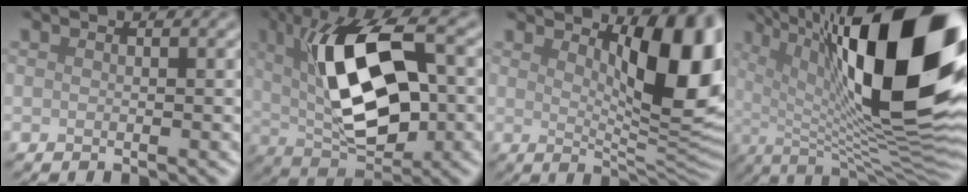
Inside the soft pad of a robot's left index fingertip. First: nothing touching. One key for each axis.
{"total": 11.9, "fx": 1.6, "fy": 5.2, "fz": 10.6, "tx": -0.180, "ty": 0.015, "tz": 0.022}
{"total": 10.2, "fx": 3.2, "fy": 3.3, "fz": 9.2, "tx": -0.125, "ty": -0.012, "tz": 0.056}
{"total": 20.4, "fx": 5.7, "fy": 6.8, "fz": 18.4, "tx": -0.274, "ty": 0.028, "tz": 0.094}